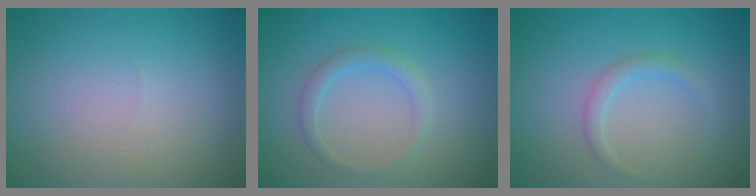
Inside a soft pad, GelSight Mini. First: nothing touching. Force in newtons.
{"total": 1.7, "press": 1.7, "slide": 0.1}
{"total": 1.4, "press": 1.4, "slide": 0.0}